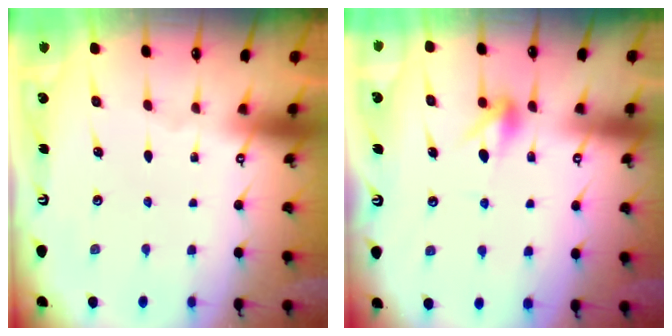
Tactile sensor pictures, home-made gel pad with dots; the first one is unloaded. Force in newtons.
{"total": 7.2, "press": 7.2, "slide": 0.6}